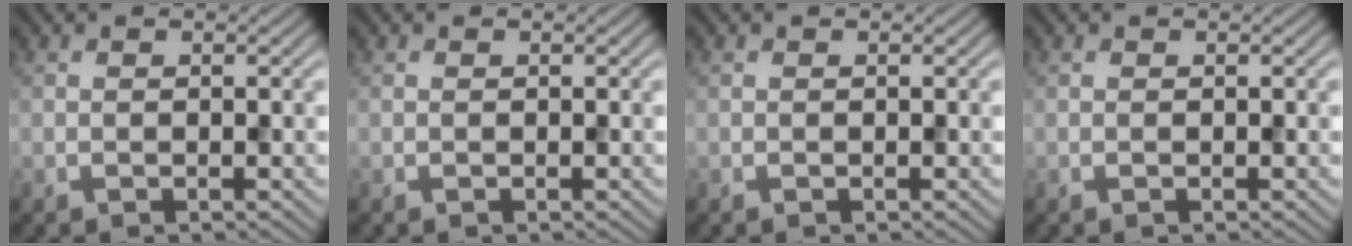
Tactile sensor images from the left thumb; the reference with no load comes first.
{"total": 0.0}
{"total": 0.0}
{"total": 0.0}